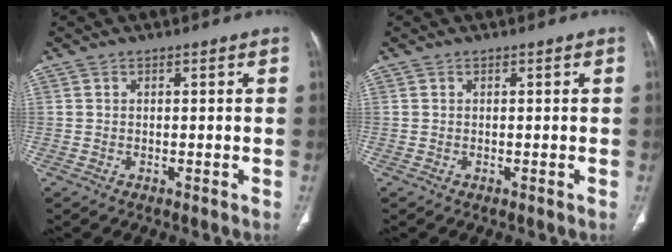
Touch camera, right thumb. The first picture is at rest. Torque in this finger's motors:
{"motor_torque": [1.44, 1.44, 0.00, 0.00, -0.01]}